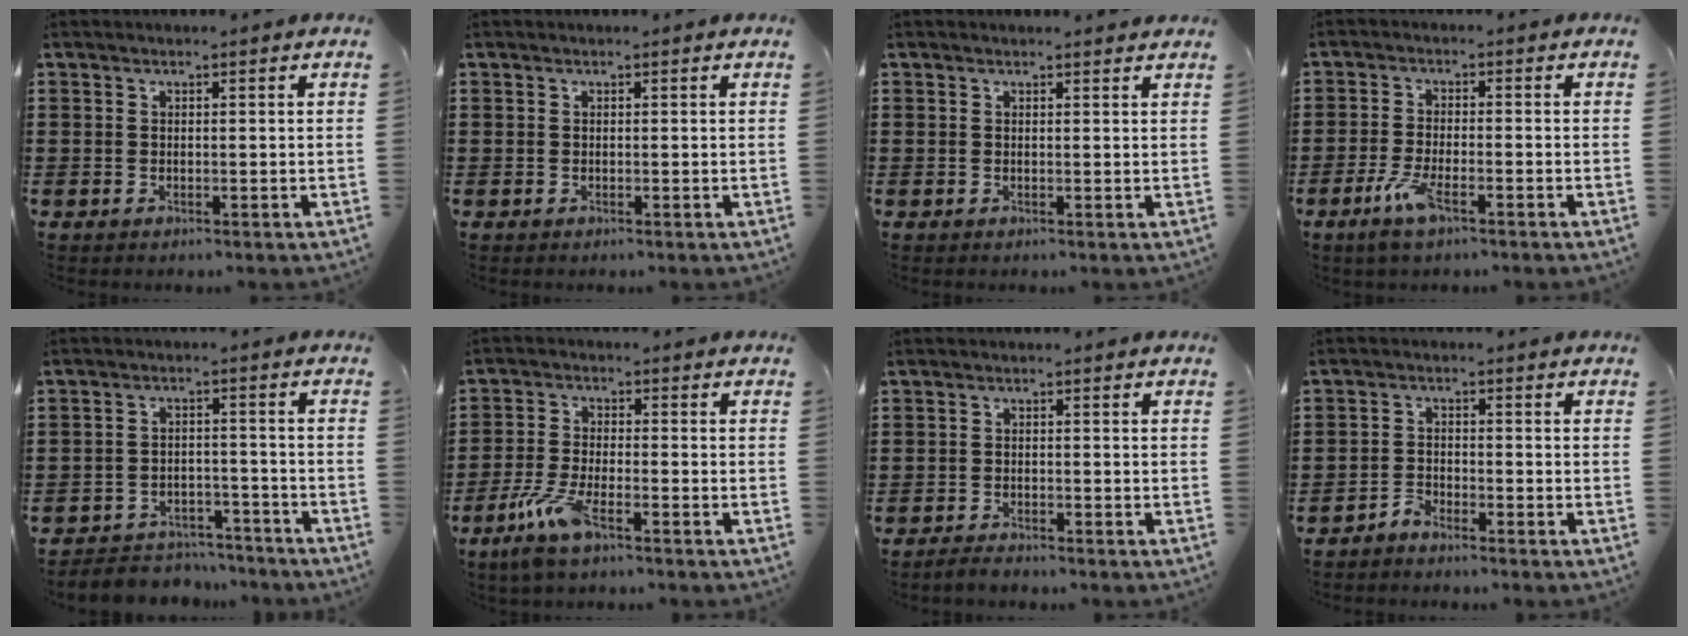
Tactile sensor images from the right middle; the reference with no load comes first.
{"total": 0.0}
{"total": 0.6, "force": [0.5, 0.1, 0.2], "torque": [0.002, -0.004, 0.008]}
{"total": 4.9, "force": [-2.6, 1.4, 3.9], "torque": [-0.097, -0.008, -0.053]}
{"total": 4.2, "force": [-4.1, 0.9, 0.0], "torque": [-0.008, 0.003, -0.086]}
{"total": 6.5, "force": [-3.9, 1.6, 5.0], "torque": [-0.120, -0.013, -0.077]}
{"total": 1.7, "force": [-1.7, 0.1, 0.4], "torque": [-0.012, -0.002, -0.033]}
{"total": 2.2, "force": [-2.2, 0.2, 0.2], "torque": [-0.011, 0.002, -0.047]}